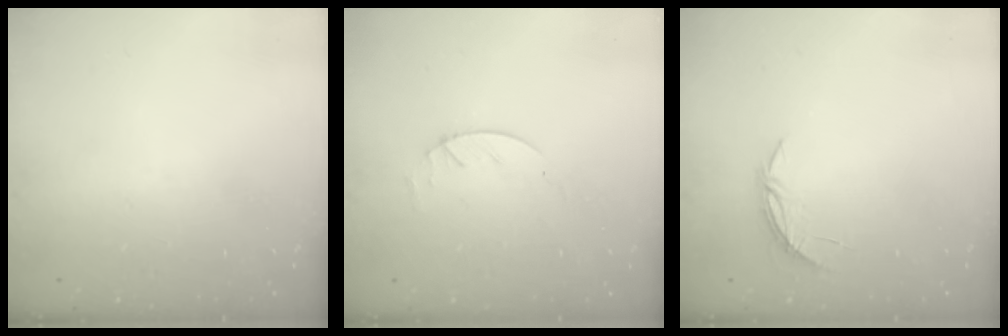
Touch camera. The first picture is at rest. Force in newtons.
{"total": 1.9, "press": 1.9, "slide": 0.3}
{"total": 4.4, "press": 4.3, "slide": 0.4}